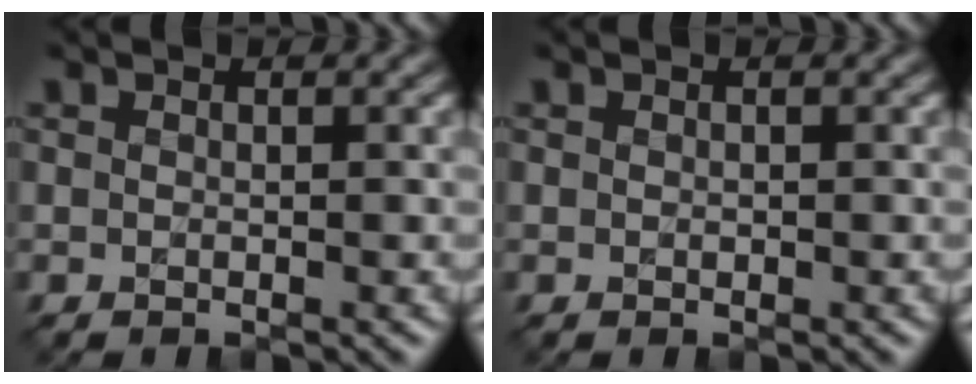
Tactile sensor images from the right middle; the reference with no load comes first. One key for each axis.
{"total": 0.0}